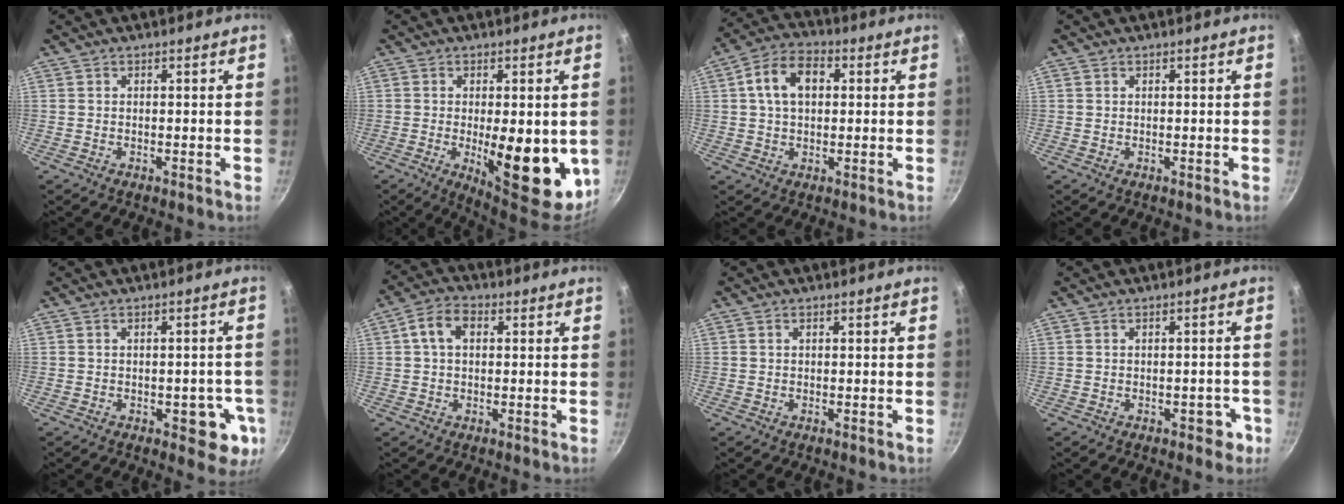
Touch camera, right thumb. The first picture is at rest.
{"total": 15.6, "force": [-2.5, 5.9, 14.2], "torque": [-0.174, -0.013, -0.019]}
{"total": 9.9, "force": [1.9, 6.5, 7.2], "torque": [-0.107, 0.020, 0.020]}
{"total": 0.0}
{"total": 7.7, "force": [-2.2, 4.0, 6.2], "torque": [-0.036, 0.006, -0.025]}
{"total": 6.2, "force": [1.3, 4.1, 4.4], "torque": [-0.074, 0.015, 0.014]}
{"total": 0.5, "force": [0.2, 0.2, 0.5], "torque": [-0.007, 0.003, 0.002]}
{"total": 3.2, "force": [-1.5, 1.9, 2.0], "torque": [0.003, 0.021, -0.009]}